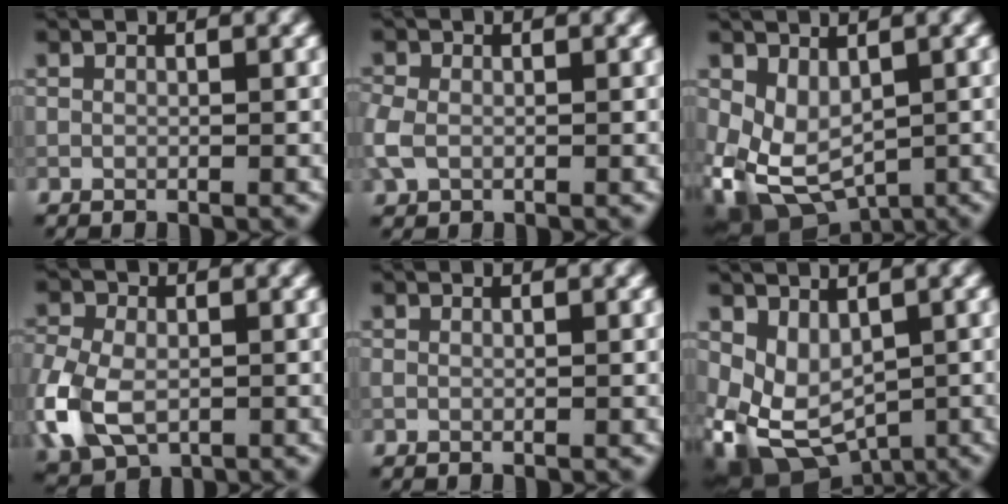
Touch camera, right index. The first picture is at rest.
{"total": 2.5, "force": [-0.5, 1.9, 1.5], "torque": [-0.044, -0.001, -0.015]}
{"total": 5.3, "force": [0.2, 3.8, 3.6], "torque": [-0.076, -0.022, 0.017]}
{"total": 8.2, "force": [-2.3, 5.4, 5.7], "torque": [-0.148, -0.017, -0.055]}
{"total": 0.0}
{"total": 5.6, "force": [-0.2, 4.3, 3.6], "torque": [-0.070, -0.024, 0.014]}